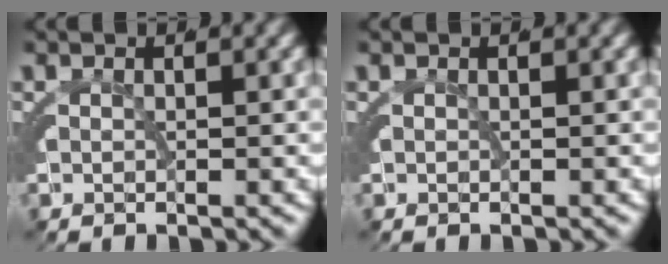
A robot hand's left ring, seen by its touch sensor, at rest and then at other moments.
{"total": 0.0}